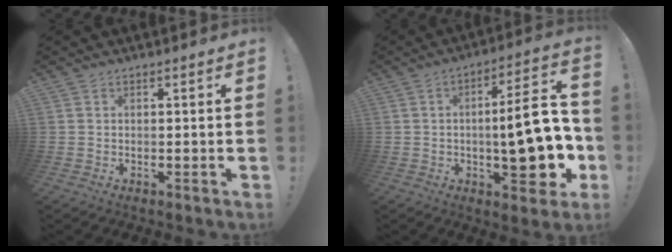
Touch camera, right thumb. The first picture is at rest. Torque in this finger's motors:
{"motor_torque": [0.45, 0.37, 0.45, 0.62, 0.11]}